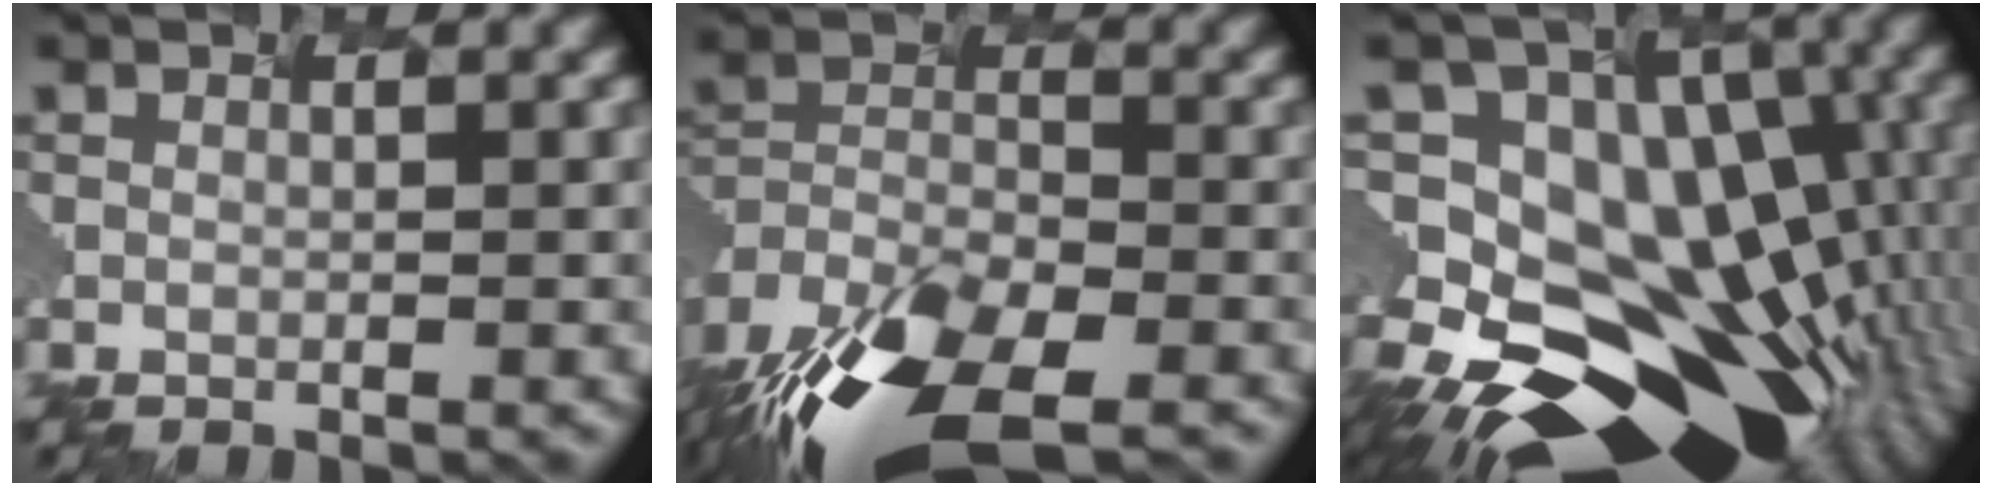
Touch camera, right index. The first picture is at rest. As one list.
[{"total": 15.1, "force": [-11.9, 6.3, 6.9], "torque": [-0.174, -0.039, -0.151]}, {"total": 16.4, "force": [-6.5, 10.6, 10.7], "torque": [-0.181, 0.014, -0.090]}]